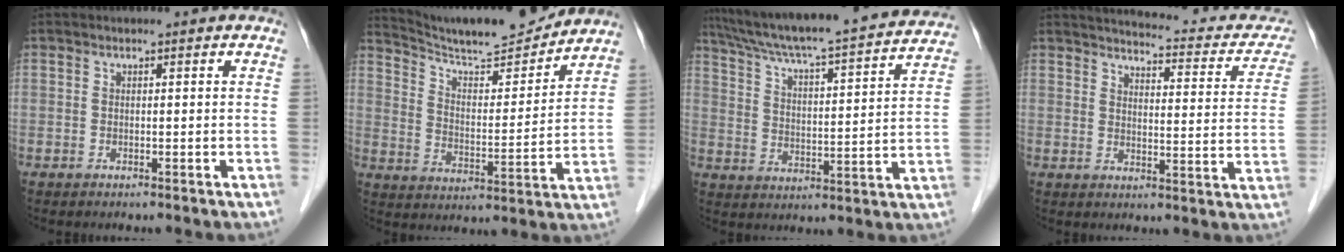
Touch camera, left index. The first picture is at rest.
{"total": 15.7, "force": [14.9, 0.8, 4.9], "torque": [-0.089, -0.007, 0.237]}
{"total": 23.4, "force": [21.3, 0.6, 9.7], "torque": [-0.164, -0.013, 0.301]}
{"total": 16.9, "force": [15.5, 3.9, 5.6], "torque": [-0.046, -0.022, 0.167]}